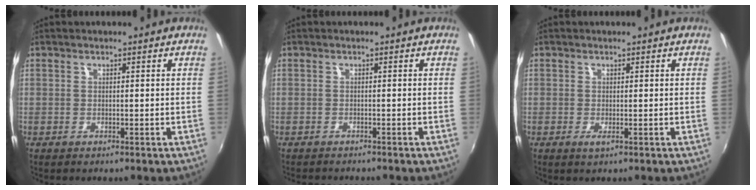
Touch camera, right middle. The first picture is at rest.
{"total": 2.1, "force": [-2.0, 0.3, 0.5], "torque": [-0.017, -0.012, -0.031]}
{"total": 1.0, "force": [0.0, -0.1, 1.0], "torque": [-0.017, -0.002, -0.001]}